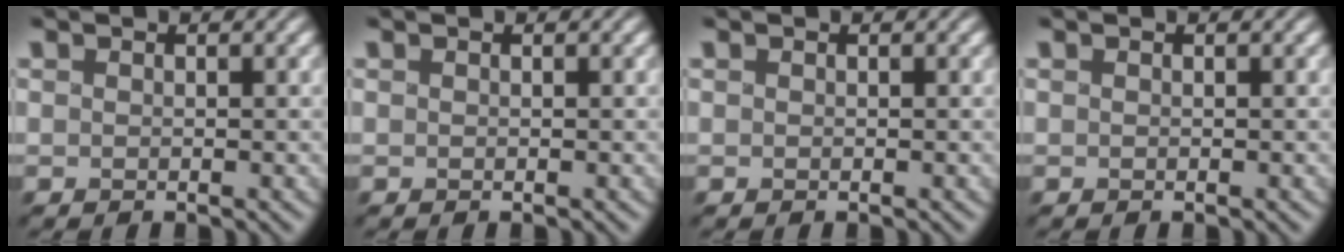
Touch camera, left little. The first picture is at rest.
{"total": 0.0}
{"total": 0.0}
{"total": 0.0}